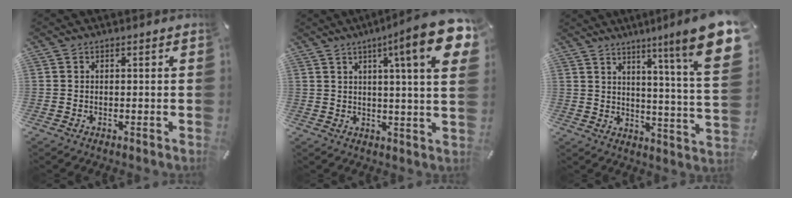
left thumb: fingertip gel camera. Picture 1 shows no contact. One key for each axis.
{"total": 16.9, "fx": 7.3, "fy": 2.0, "fz": 15.1, "tx": -0.228, "ty": -0.036, "tz": 0.102}
{"total": 15.7, "fx": 8.6, "fy": 0.7, "fz": 13.1, "tx": -0.207, "ty": -0.074, "tz": 0.123}